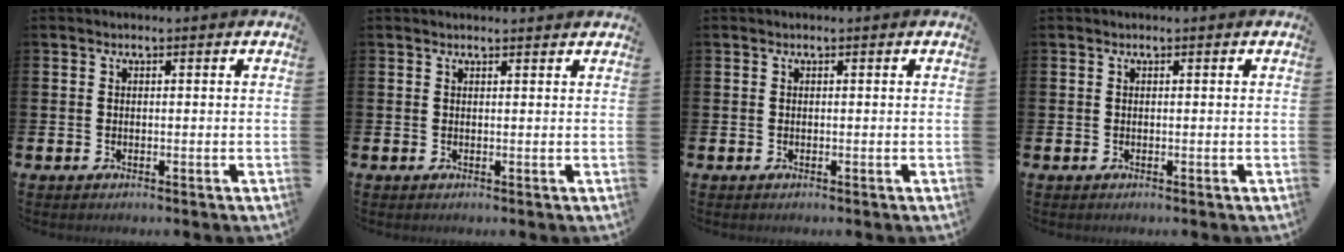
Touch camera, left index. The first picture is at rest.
{"total": 0.6, "force": [0.5, -0.1, -0.1], "torque": [0.016, -0.008, 0.008]}
{"total": 0.0}
{"total": 0.0}